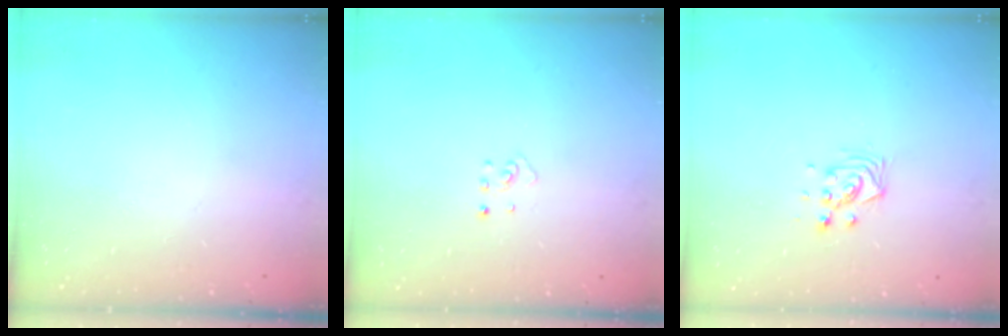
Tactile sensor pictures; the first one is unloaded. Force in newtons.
{"total": 2.5, "press": 2.4, "slide": 0.5}
{"total": 6.1, "press": 6.1, "slide": 0.5}